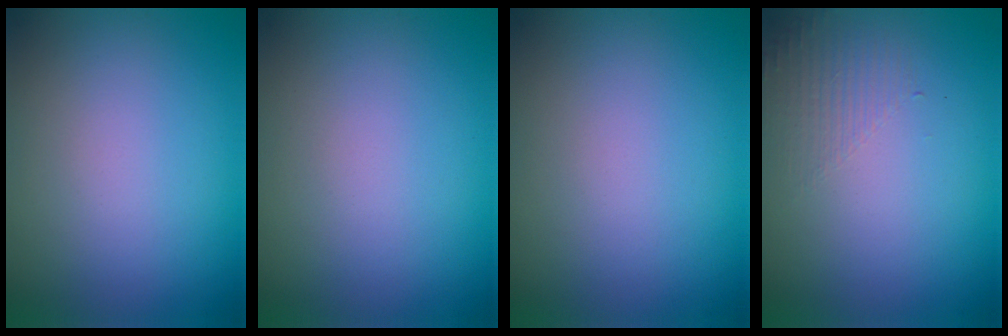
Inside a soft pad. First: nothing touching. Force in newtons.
{"total": 0.0}
{"total": 0.0}
{"total": 1.4, "press": 0.2, "slide": 1.4}